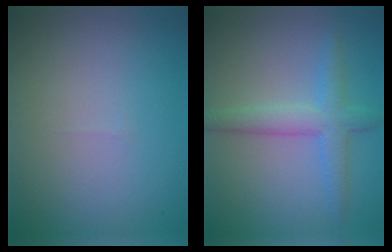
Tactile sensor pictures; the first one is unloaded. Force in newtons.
{"total": 3.5, "press": 3.5, "slide": 0.1}